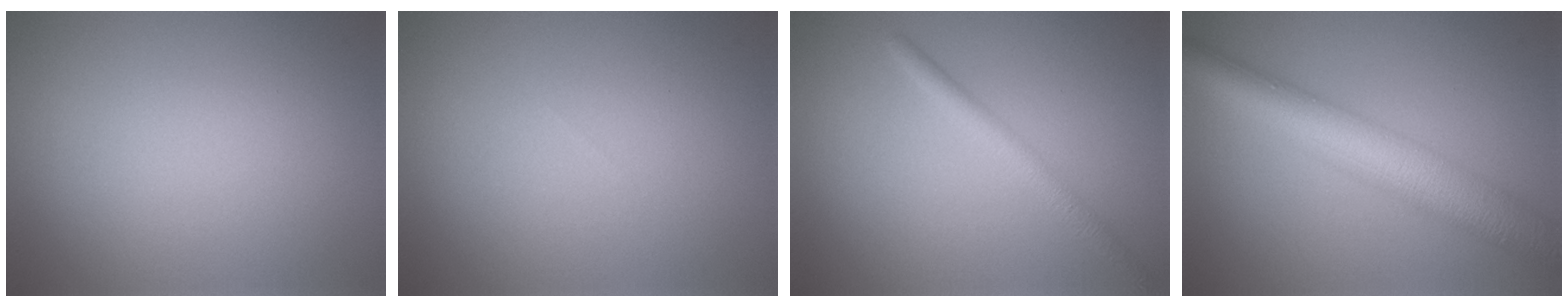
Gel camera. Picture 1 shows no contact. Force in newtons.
{"total": 0.0}
{"total": 2.2, "press": 2.2, "slide": 0.1}
{"total": 7.8, "press": 7.8, "slide": 0.1}